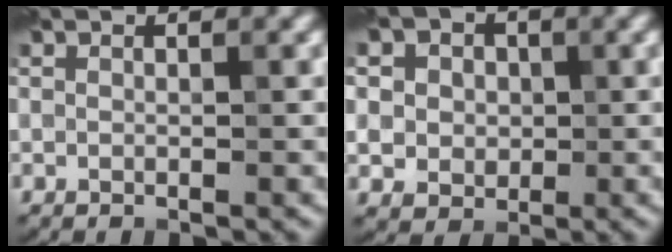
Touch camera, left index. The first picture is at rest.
{"total": 8.4, "force": [2.8, 6.8, 3.9], "torque": [-0.070, 0.031, 0.013]}